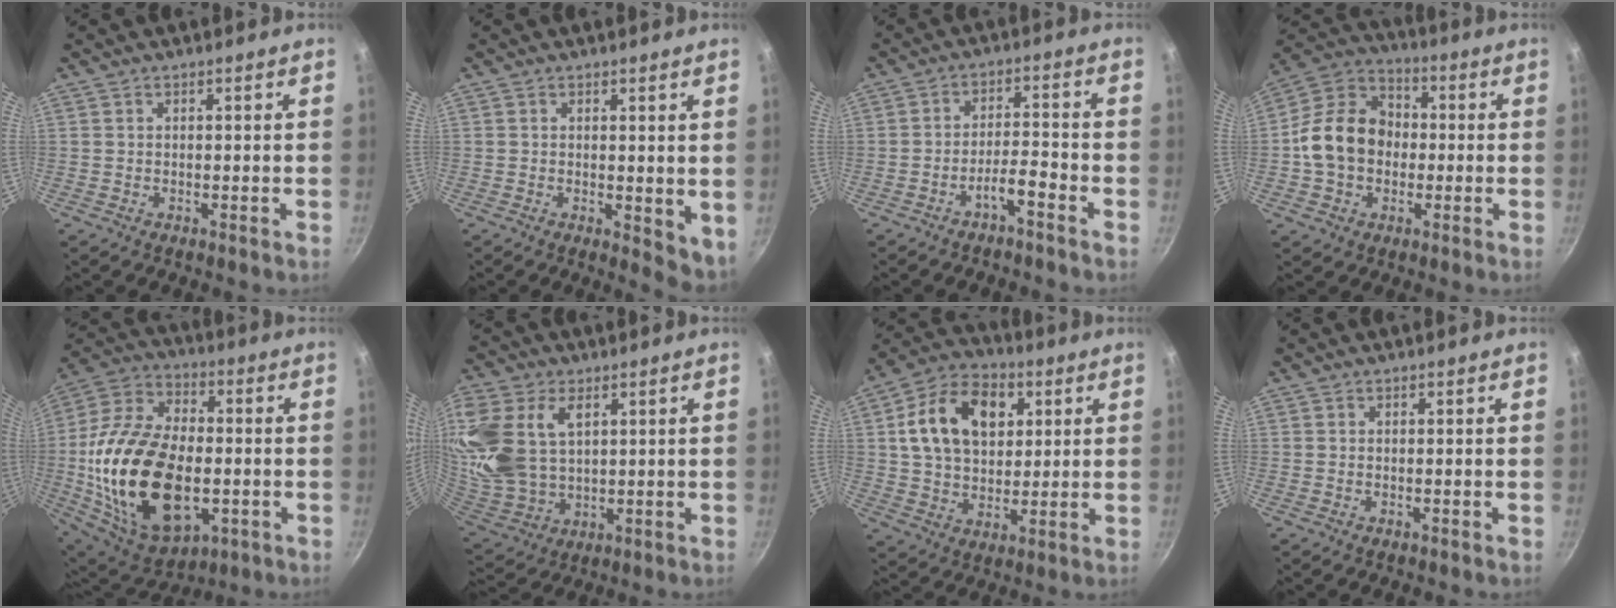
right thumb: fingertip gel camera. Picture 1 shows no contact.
{"total": 5.0, "force": [0.6, 2.6, 4.2], "torque": [-0.048, -0.008, 0.010]}
{"total": 4.4, "force": [-3.2, 0.8, 3.0], "torque": [-0.053, 0.036, -0.054]}
{"total": 14.6, "force": [-1.1, 11.6, 8.8], "torque": [-0.117, 0.035, -0.038]}
{"total": 28.9, "force": [-3.7, 17.1, 23.0], "torque": [-0.428, 0.019, -0.055]}
{"total": 20.2, "force": [6.4, 13.3, 13.8], "torque": [-0.299, -0.014, 0.135]}
{"total": 17.0, "force": [4.7, 12.0, 11.1], "torque": [-0.161, 0.007, 0.071]}
{"total": 0.0}